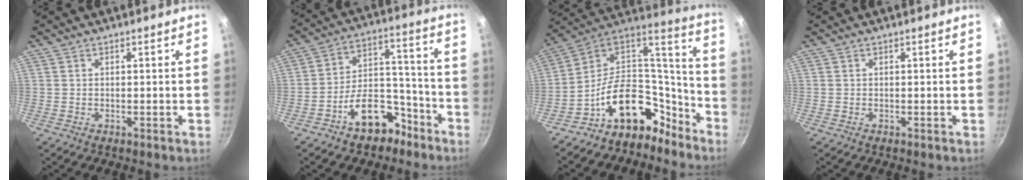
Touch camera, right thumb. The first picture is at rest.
{"total": 13.4, "force": [-8.1, 7.9, 7.2], "torque": [-0.067, 0.096, -0.115]}
{"total": 19.6, "force": [-11.5, 12.4, 10.0], "torque": [-0.096, 0.121, -0.184]}
{"total": 0.0}